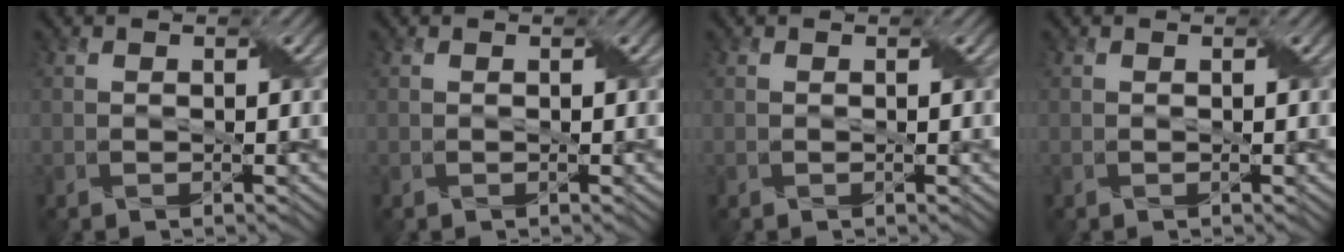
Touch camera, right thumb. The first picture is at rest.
{"total": 0.0}
{"total": 0.0}
{"total": 0.0}